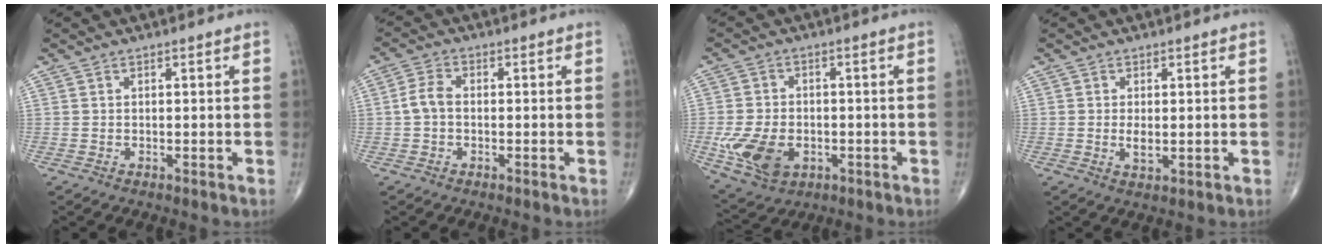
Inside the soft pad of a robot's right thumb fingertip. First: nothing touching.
{"total": 3.6, "force": [-0.4, 2.4, 2.7], "torque": [-0.055, 0.010, -0.014]}
{"total": 11.1, "force": [-2.8, 7.6, 7.6], "torque": [-0.143, 0.002, -0.039]}
{"total": 2.4, "force": [0.0, 1.1, 2.2], "torque": [-0.041, -0.006, 0.002]}